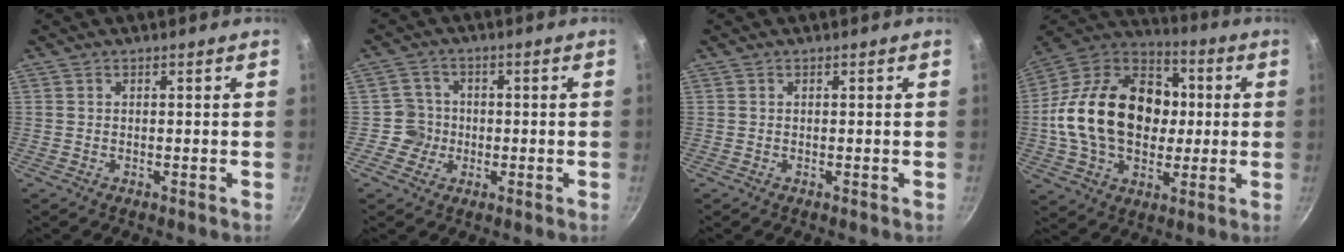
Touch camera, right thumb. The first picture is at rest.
{"total": 4.2, "force": [-0.9, 4.1, 0.2], "torque": [0.032, 0.011, -0.023]}
{"total": 0.0}
{"total": 25.4, "force": [0.7, 18.3, 17.6], "torque": [-0.272, 0.032, 0.005]}